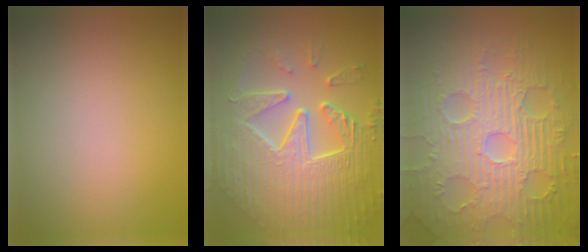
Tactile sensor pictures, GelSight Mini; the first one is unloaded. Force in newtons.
{"total": 9.4, "press": 6.4, "slide": 6.9}
{"total": 9.2, "press": 6.5, "slide": 6.5}